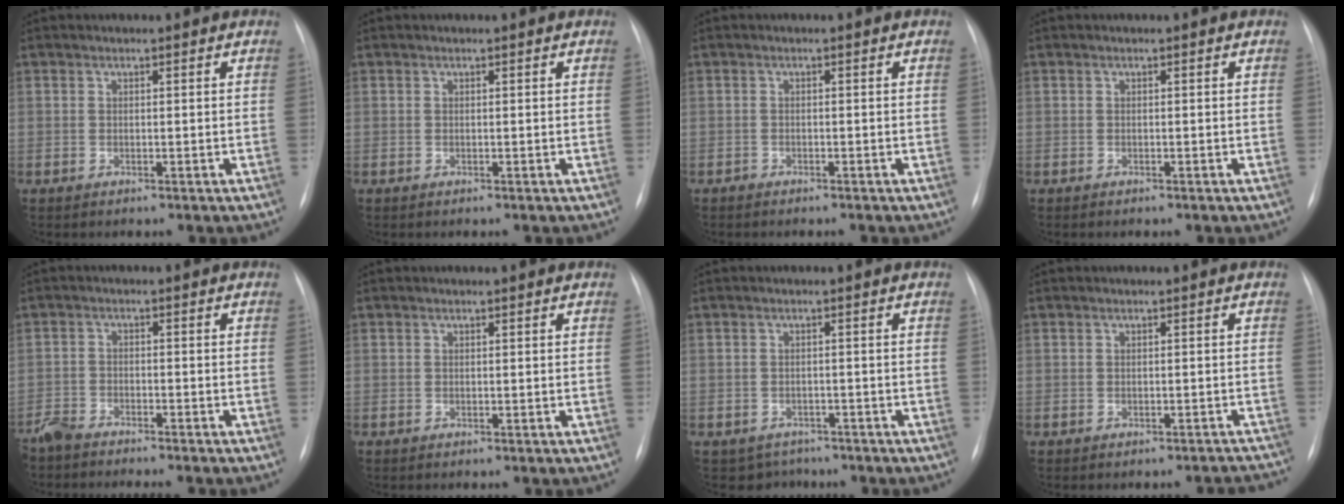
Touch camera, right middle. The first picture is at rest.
{"total": 0.0}
{"total": 0.8, "force": [-0.8, 0.4, 0.0], "torque": [-0.004, 0.001, -0.015]}
{"total": 0.0}
{"total": 6.9, "force": [-6.5, 0.7, 2.2], "torque": [-0.023, -0.010, -0.105]}
{"total": 0.0}
{"total": 3.7, "force": [-2.8, 2.4, -0.3], "torque": [0.005, 0.010, -0.038]}
{"total": 3.9, "force": [-3.7, 1.0, 0.5], "torque": [0.006, 0.000, -0.036]}